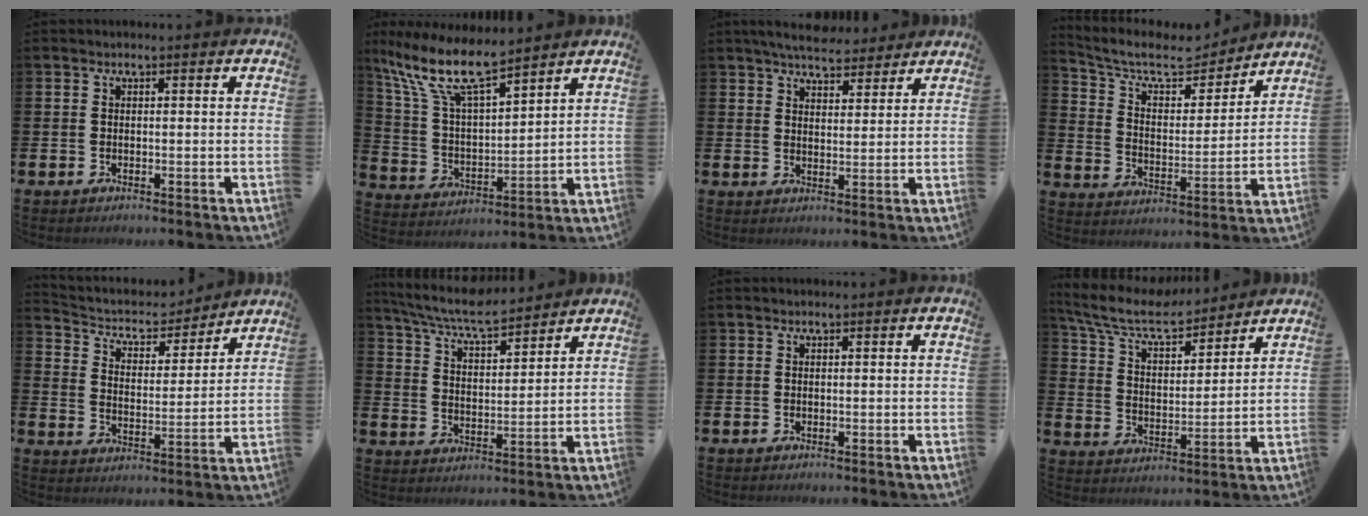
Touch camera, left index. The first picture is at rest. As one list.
[{"total": 11.2, "force": [9.4, 2.0, 5.7], "torque": [-0.149, -0.044, 0.165]}, {"total": 5.6, "force": [5.3, 1.3, 1.2], "torque": [-0.028, -0.022, 0.095]}, {"total": 8.8, "force": [7.6, 3.1, 3.1], "torque": [-0.088, -0.052, 0.127]}, {"total": 5.5, "force": [5.0, 2.2, 1.0], "torque": [-0.048, -0.042, 0.079]}, {"total": 7.2, "force": [6.7, 0.7, 2.4], "torque": [-0.075, -0.037, 0.117]}, {"total": 0.0}, {"total": 9.2, "force": [8.2, 2.2, 3.6], "torque": [-0.101, -0.046, 0.143]}]